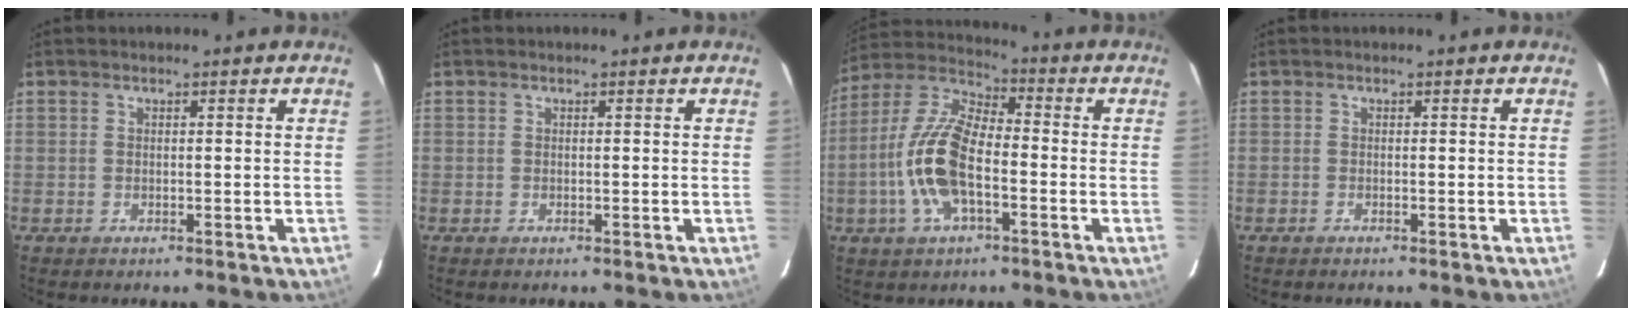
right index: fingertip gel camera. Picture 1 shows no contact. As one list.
[{"total": 0.0}, {"total": 14.2, "force": [-3.6, 6.1, 12.3], "torque": [-0.260, 0.005, -0.075]}, {"total": 0.0}]